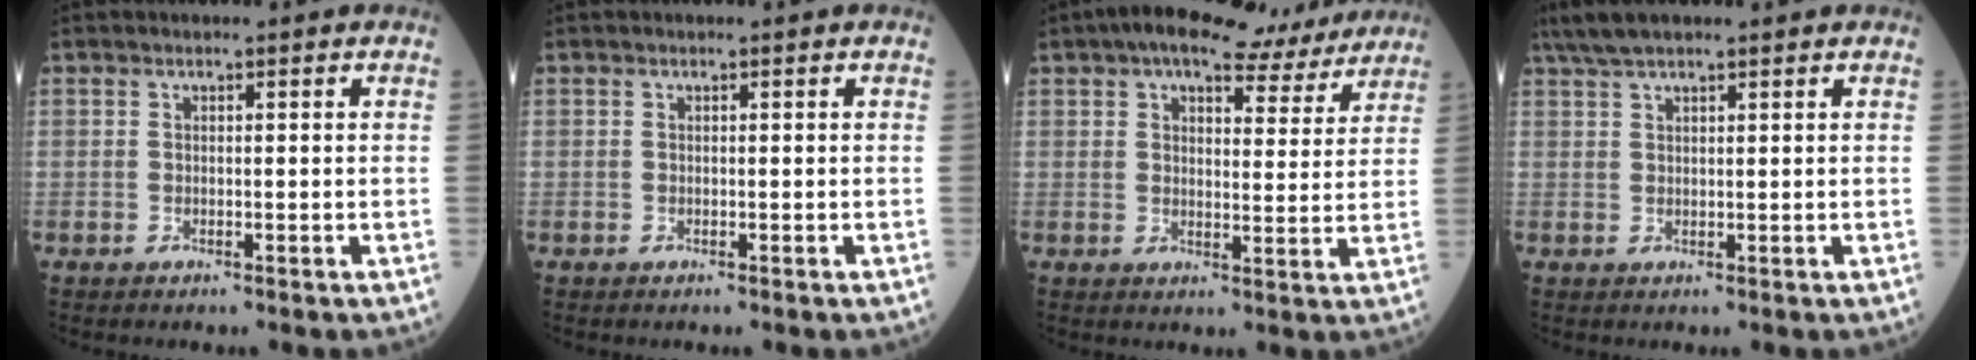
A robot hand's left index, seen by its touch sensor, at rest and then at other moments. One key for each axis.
{"total": 0.0}
{"total": 13.3, "fx": 10.9, "fy": 4.7, "fz": 6.0, "tx": -0.067, "ty": 0.027, "tz": 0.131}
{"total": 4.9, "fx": 3.9, "fy": 0.6, "fz": 2.9, "tx": -0.058, "ty": 0.028, "tz": 0.075}